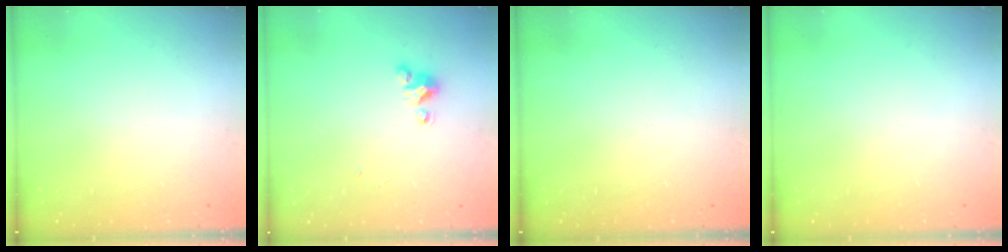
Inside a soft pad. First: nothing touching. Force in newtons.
{"total": 3.0, "press": 3.0, "slide": 0.3}
{"total": 0.0}
{"total": 0.0}